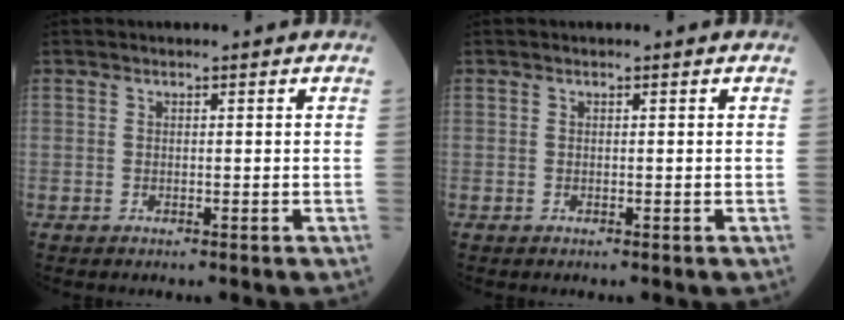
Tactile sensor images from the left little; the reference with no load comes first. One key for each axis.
{"total": 0.0}